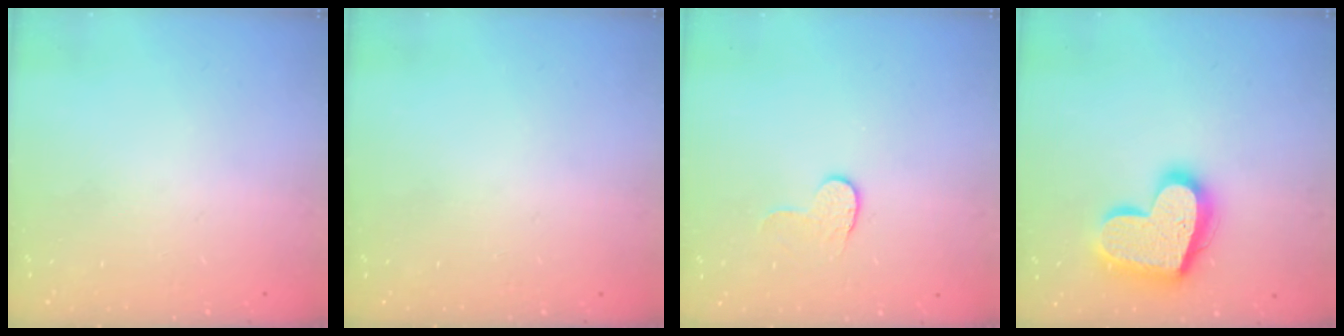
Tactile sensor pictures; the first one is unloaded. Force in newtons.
{"total": 0.0}
{"total": 4.1, "press": 4.1, "slide": 0.4}
{"total": 20.1, "press": 20.0, "slide": 1.7}